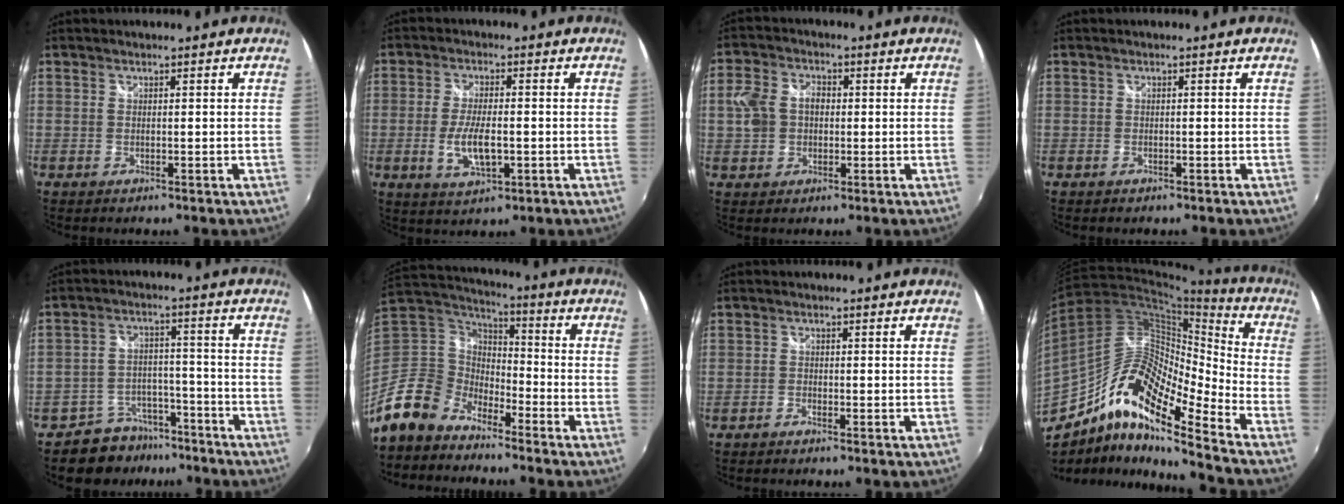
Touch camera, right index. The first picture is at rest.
{"total": 7.1, "force": [-1.6, 2.7, 6.3], "torque": [-0.129, -0.009, -0.026]}
{"total": 6.9, "force": [0.1, 5.7, 3.9], "torque": [-0.083, 0.018, 0.003]}
{"total": 0.7, "force": [-0.5, 0.5, 0.1], "torque": [-0.003, -0.002, -0.009]}
{"total": 8.9, "force": [-7.3, 5.1, 1.0], "torque": [-0.027, 0.028, -0.104]}
{"total": 13.3, "force": [-9.8, 7.9, 4.3], "torque": [-0.115, 0.014, -0.193]}
{"total": 0.9, "force": [-0.8, 0.2, 0.1], "torque": [-0.004, 0.000, -0.018]}
{"total": 16.4, "force": [-10.1, 3.6, 12.4], "torque": [-0.217, 0.007, -0.207]}